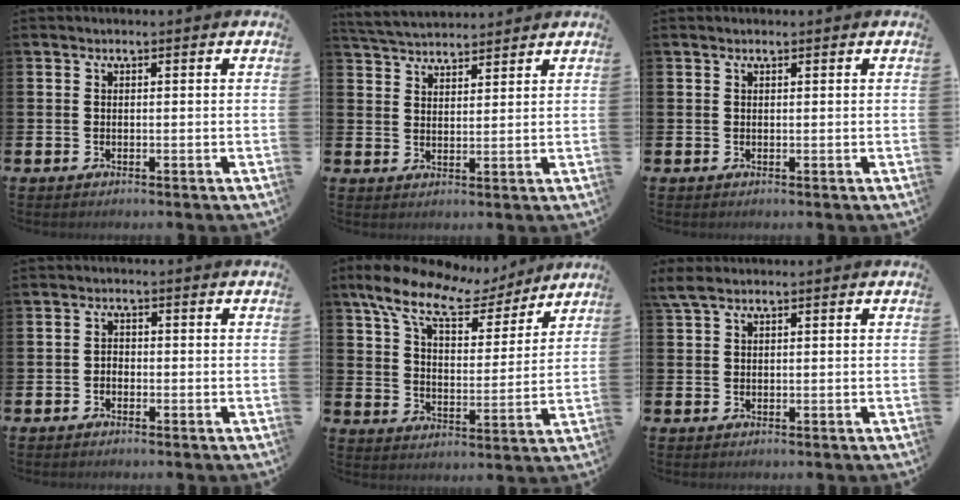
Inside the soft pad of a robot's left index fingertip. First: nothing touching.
{"total": 4.2, "force": [4.2, 0.7, 0.3], "torque": [-0.025, -0.018, 0.077]}
{"total": 0.5, "force": [0.4, 0.1, 0.3], "torque": [-0.004, 0.002, 0.007]}
{"total": 1.4, "force": [-0.9, 1.0, 0.4], "torque": [-0.008, 0.003, -0.021]}
{"total": 11.4, "force": [9.4, 4.0, 5.0], "torque": [-0.120, -0.052, 0.161]}
{"total": 2.2, "force": [1.5, 0.9, 1.4], "torque": [-0.031, 0.007, 0.026]}